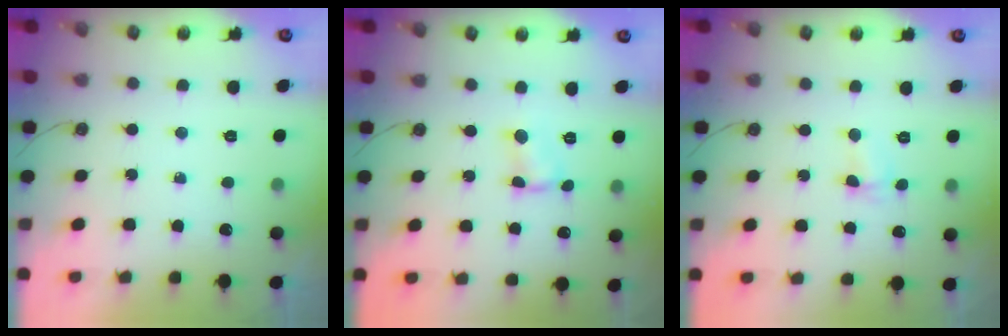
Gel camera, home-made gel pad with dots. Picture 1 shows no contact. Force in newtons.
{"total": 2.7, "press": 2.7, "slide": 0.4}
{"total": 3.1, "press": 2.9, "slide": 1.0}